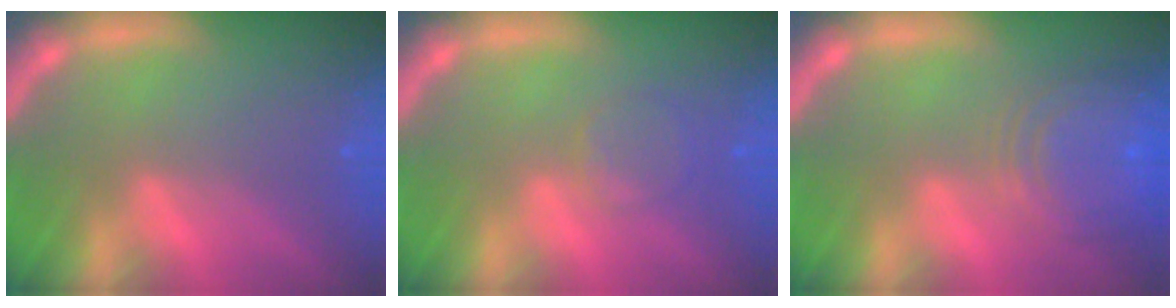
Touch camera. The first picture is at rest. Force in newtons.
{"total": 2.4}
{"total": 8.5}